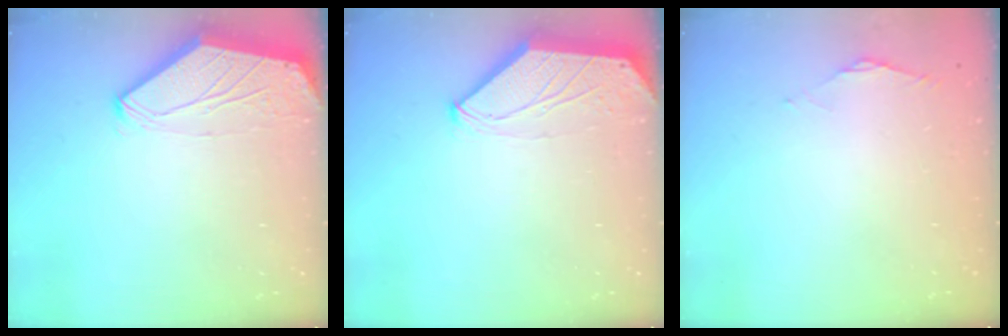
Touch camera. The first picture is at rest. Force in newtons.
{"total": 0.0}
{"total": 1.3, "press": 1.3, "slide": 0.3}